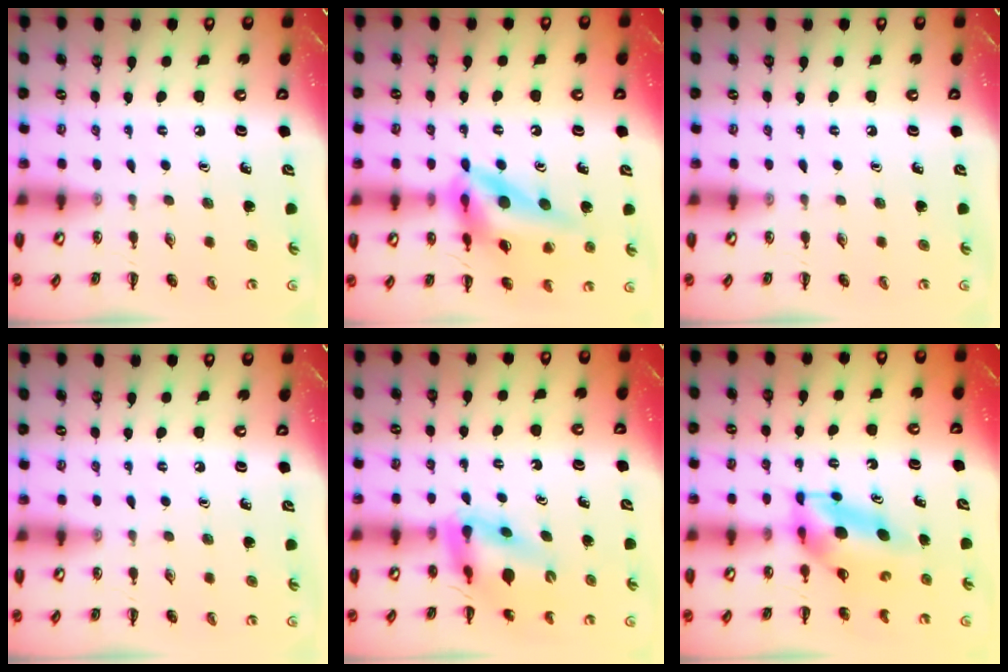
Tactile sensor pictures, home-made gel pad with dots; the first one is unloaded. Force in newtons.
{"total": 16.8, "press": 16.2, "slide": 4.4}
{"total": 0.0}
{"total": 0.0}
{"total": 10.0, "press": 9.6, "slide": 2.9}
{"total": 5.7, "press": 5.6, "slide": 1.1}